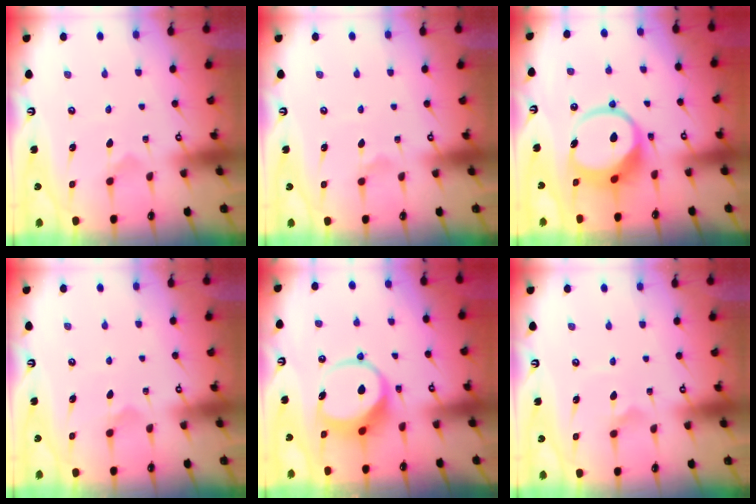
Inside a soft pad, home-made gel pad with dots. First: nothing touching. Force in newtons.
{"total": 1.0, "press": 0.9, "slide": 0.4}
{"total": 11.0, "press": 10.9, "slide": 1.5}
{"total": 4.2, "press": 4.1, "slide": 0.5}
{"total": 8.7, "press": 8.6, "slide": 1.2}
{"total": 1.9, "press": 1.9, "slide": 0.2}